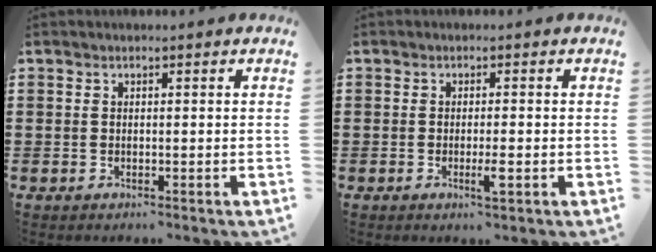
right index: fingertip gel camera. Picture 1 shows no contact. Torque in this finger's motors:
{"motor_torque": [1.07, -0.02, 0.40, 0.13]}